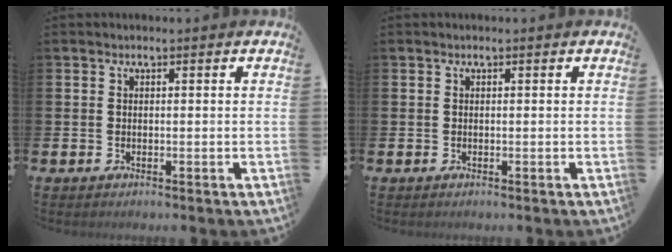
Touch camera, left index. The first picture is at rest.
{"total": 0.0}